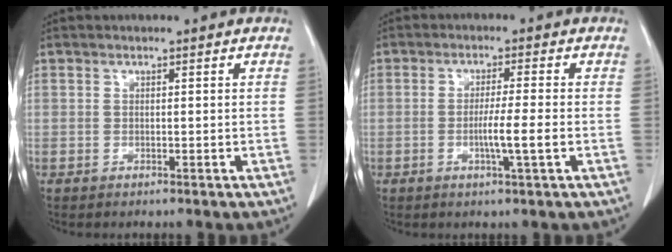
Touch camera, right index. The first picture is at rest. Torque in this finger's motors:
{"motor_torque": [0.73, -0.35, 0.49, 0.11]}